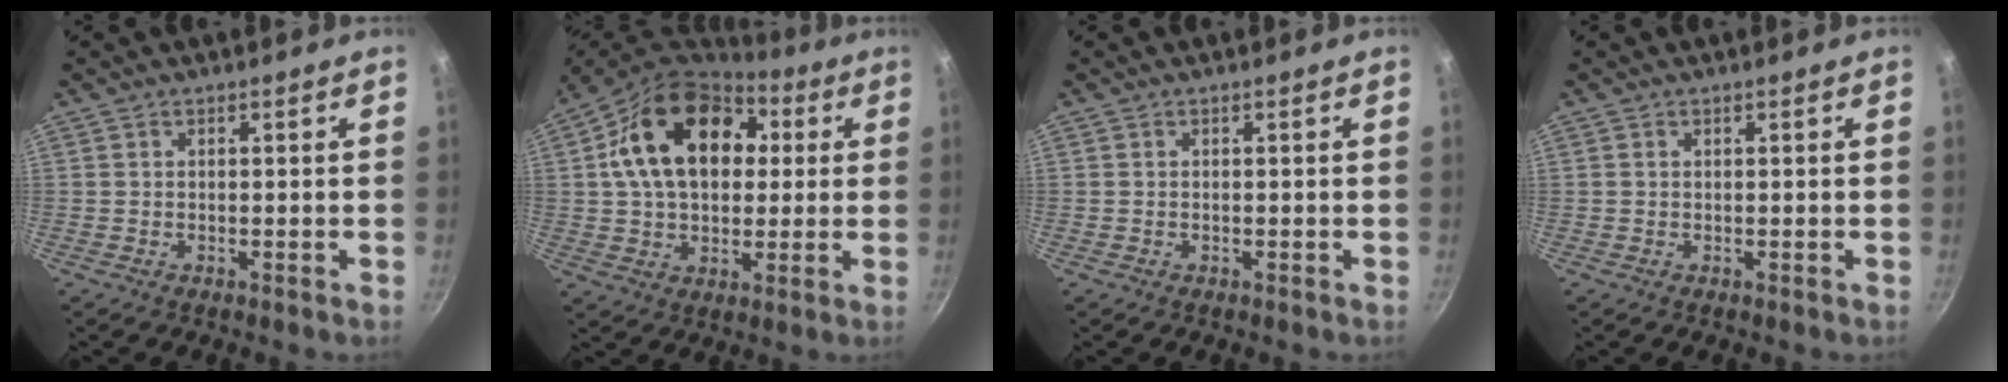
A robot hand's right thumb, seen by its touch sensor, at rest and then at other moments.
{"total": 21.2, "force": [4.8, 14.6, 14.6], "torque": [-0.222, 0.021, 0.066]}
{"total": 0.0}
{"total": 0.0}